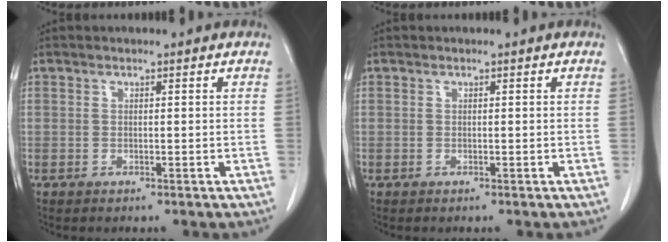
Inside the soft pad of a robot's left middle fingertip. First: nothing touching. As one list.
[{"total": 0.0}]